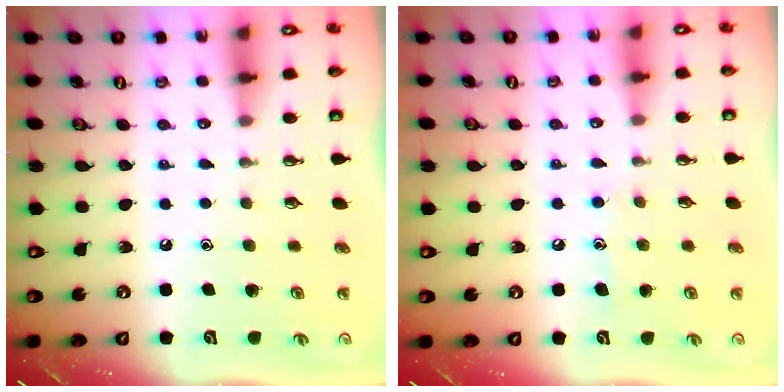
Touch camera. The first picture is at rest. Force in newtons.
{"total": 6.5, "press": 6.5, "slide": 0.6}